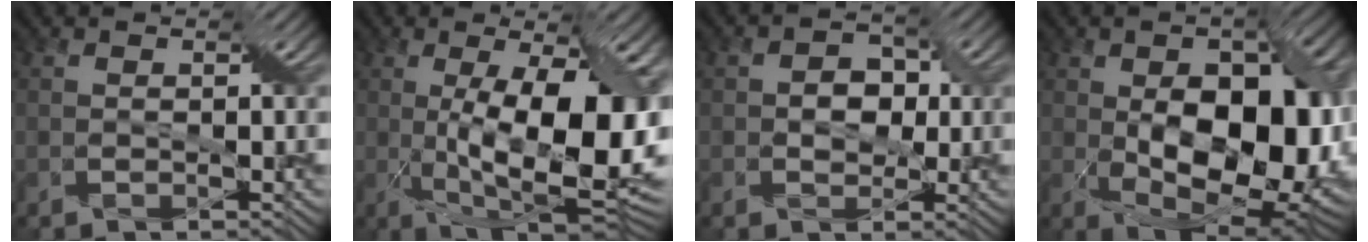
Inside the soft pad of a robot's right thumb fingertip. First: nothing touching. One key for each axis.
{"total": 17.1, "fx": -0.8, "fy": 7.0, "fz": 15.6, "tx": -0.232, "ty": -0.010, "tz": -0.007}
{"total": 2.7, "fx": 0.1, "fy": 2.4, "fz": 1.3, "tx": -0.018, "ty": 0.003, "tz": -0.007}
{"total": 16.5, "fx": -1.3, "fy": 9.7, "fz": 13.3, "tx": -0.179, "ty": -0.031, "tz": 0.002}